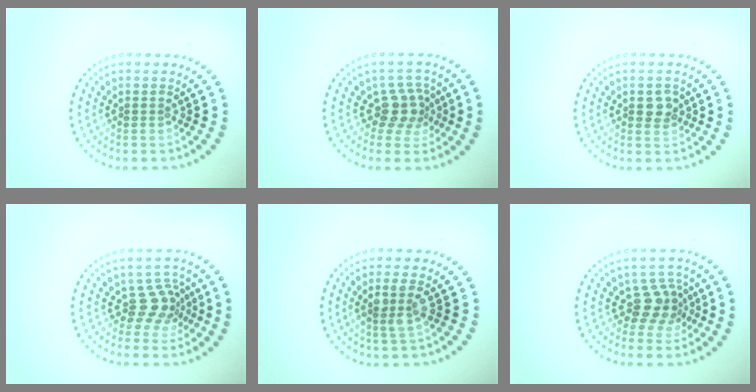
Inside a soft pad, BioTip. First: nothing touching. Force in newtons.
{"total": 2.9, "press": 2.2, "slide": 1.8}
{"total": 1.8, "press": 1.8, "slide": 0.3}
{"total": 2.8, "press": 1.9, "slide": 2.0}
{"total": 2.3, "press": 2.0, "slide": 1.1}
{"total": 2.9, "press": 2.2, "slide": 1.8}